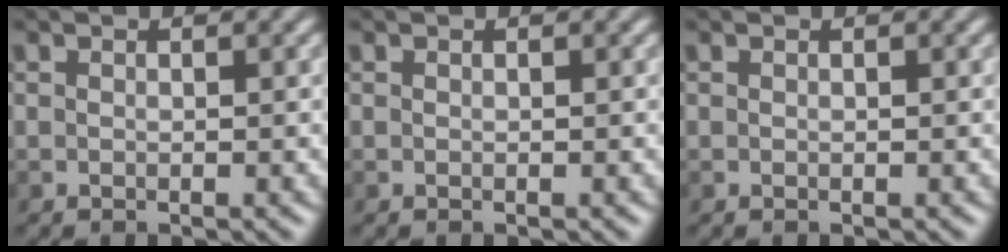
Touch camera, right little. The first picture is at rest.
{"total": 0.0}
{"total": 0.0}